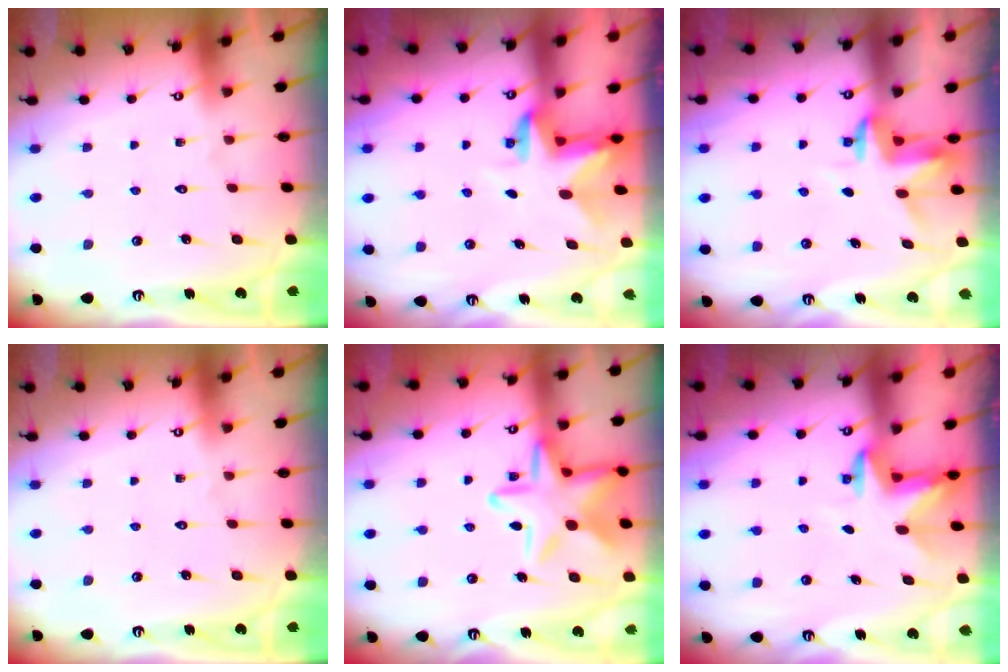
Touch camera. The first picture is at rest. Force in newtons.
{"total": 3.0, "press": 3.0, "slide": 0.4}
{"total": 3.6, "press": 3.6, "slide": 0.2}
{"total": 0.0}
{"total": 17.7, "press": 17.7, "slide": 1.0}
{"total": 3.1, "press": 3.0, "slide": 0.7}